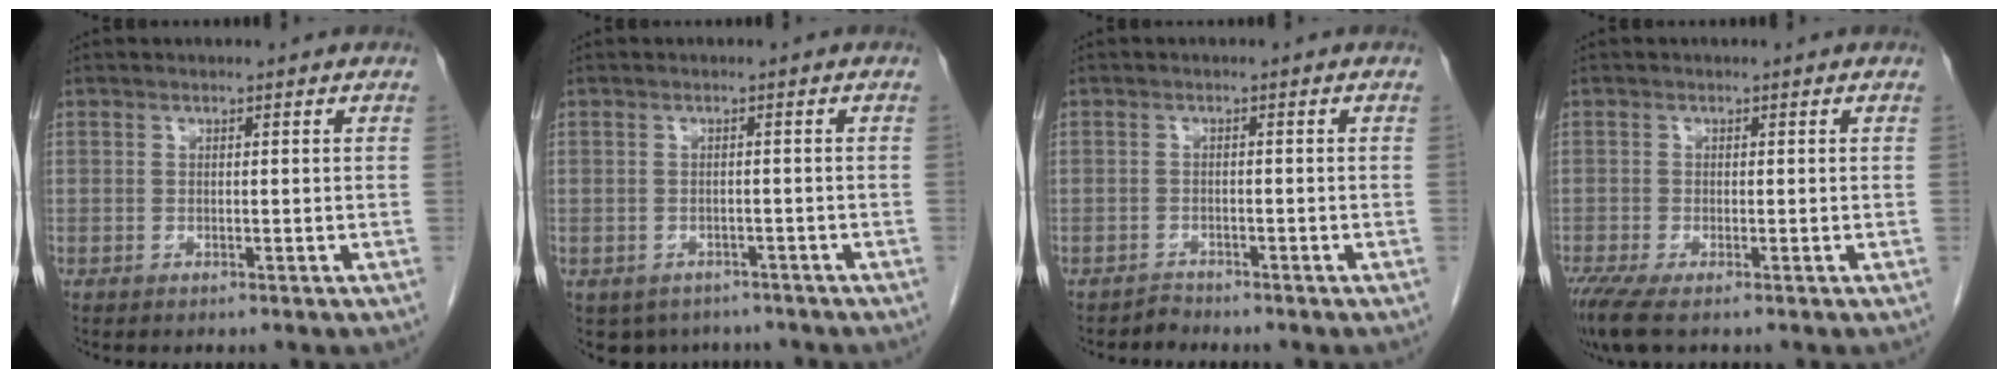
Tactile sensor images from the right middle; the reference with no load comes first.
{"total": 5.2, "force": [-4.1, 3.1, 0.7], "torque": [0.002, 0.004, -0.051]}
{"total": 1.3, "force": [-1.1, 0.1, -0.5], "torque": [0.015, -0.004, -0.022]}
{"total": 4.2, "force": [-2.8, 0.7, 3.0], "torque": [-0.061, -0.014, -0.051]}